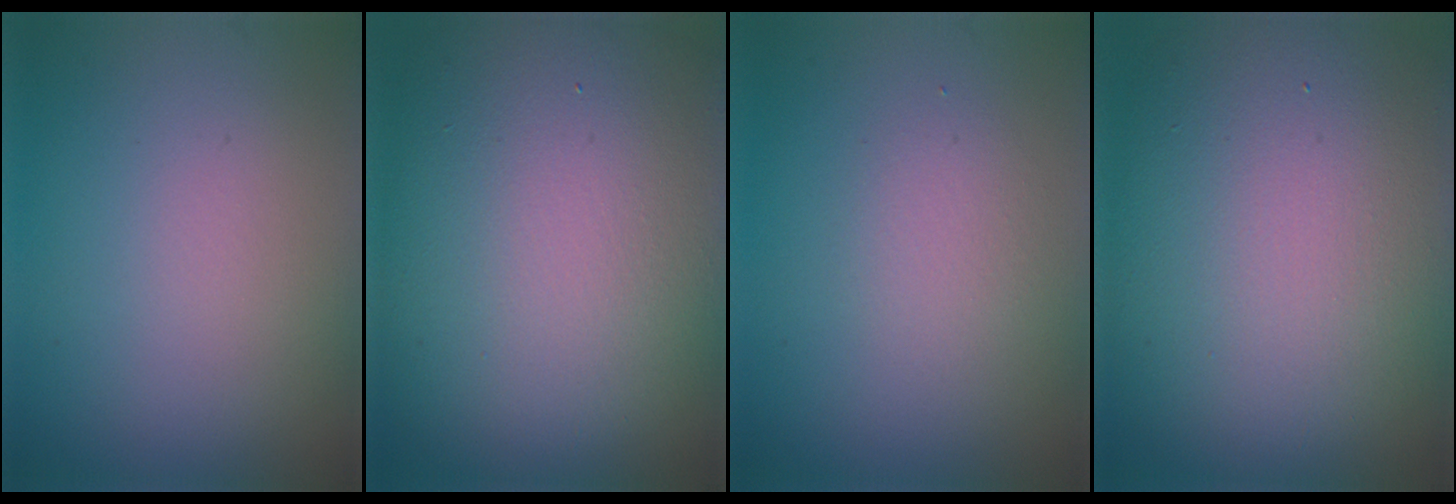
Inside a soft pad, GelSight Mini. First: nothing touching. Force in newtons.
{"total": 18.9, "press": 18.8, "slide": 0.6}
{"total": 1.5, "press": 1.5, "slide": 0.1}
{"total": 16.5, "press": 16.5, "slide": 0.7}